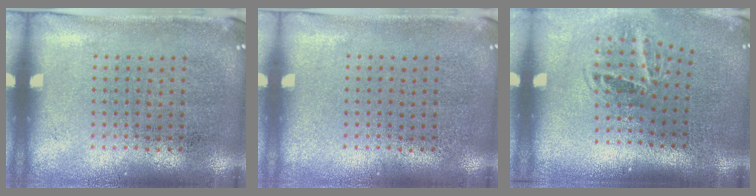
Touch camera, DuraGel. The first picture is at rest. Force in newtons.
{"total": 0.0}
{"total": 1.9, "press": 1.2, "slide": 1.5}